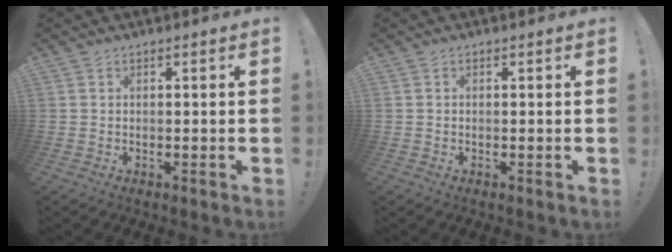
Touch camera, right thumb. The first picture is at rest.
{"total": 0.0}